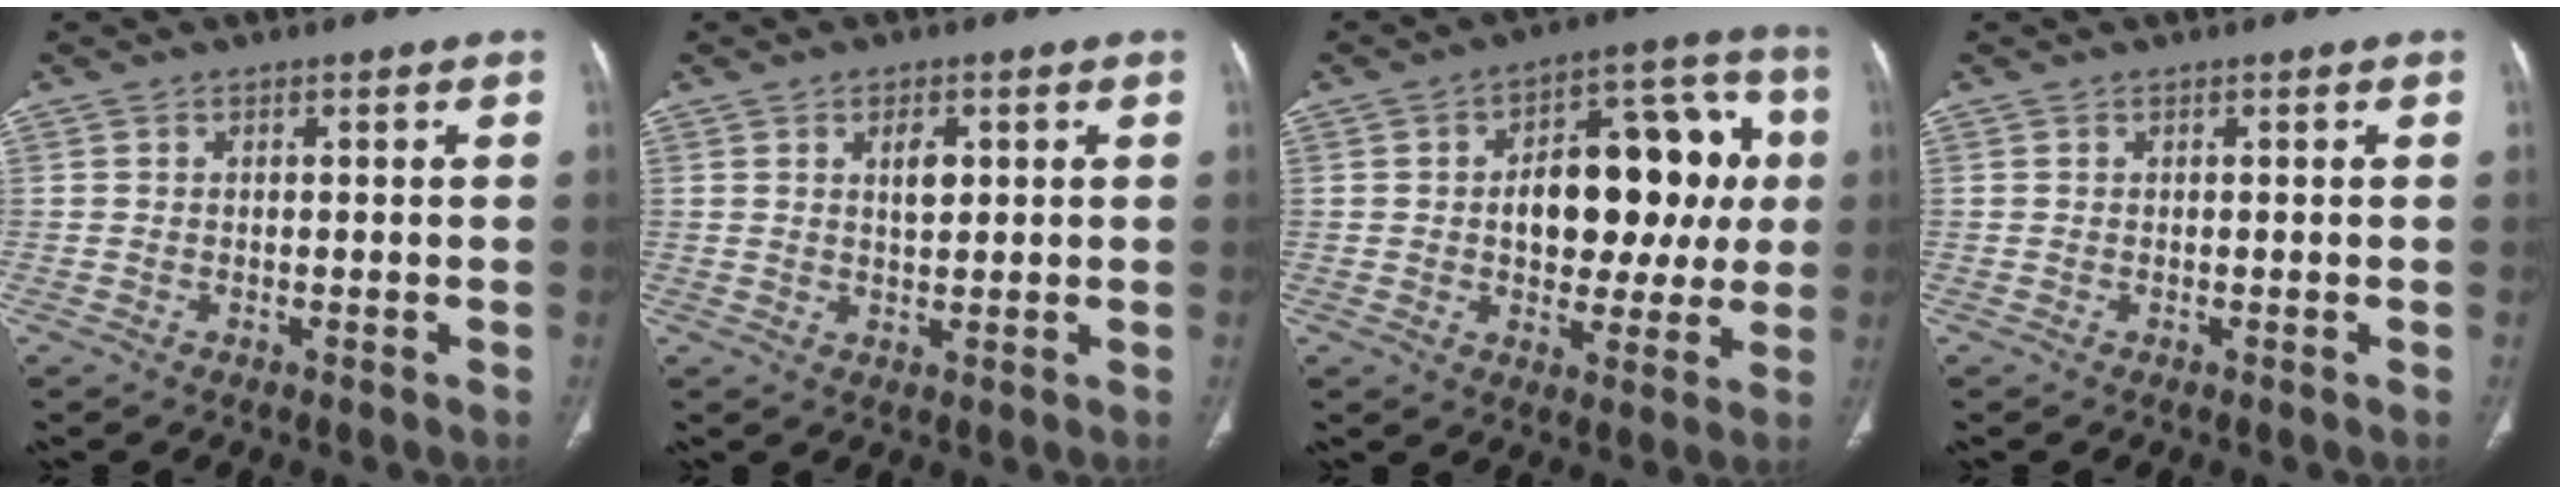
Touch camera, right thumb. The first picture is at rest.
{"total": 3.6, "force": [1.2, 1.8, 2.8], "torque": [-0.038, -0.007, 0.021]}
{"total": 19.7, "force": [1.7, 11.5, 15.9], "torque": [-0.173, 0.034, 0.027]}
{"total": 0.0}